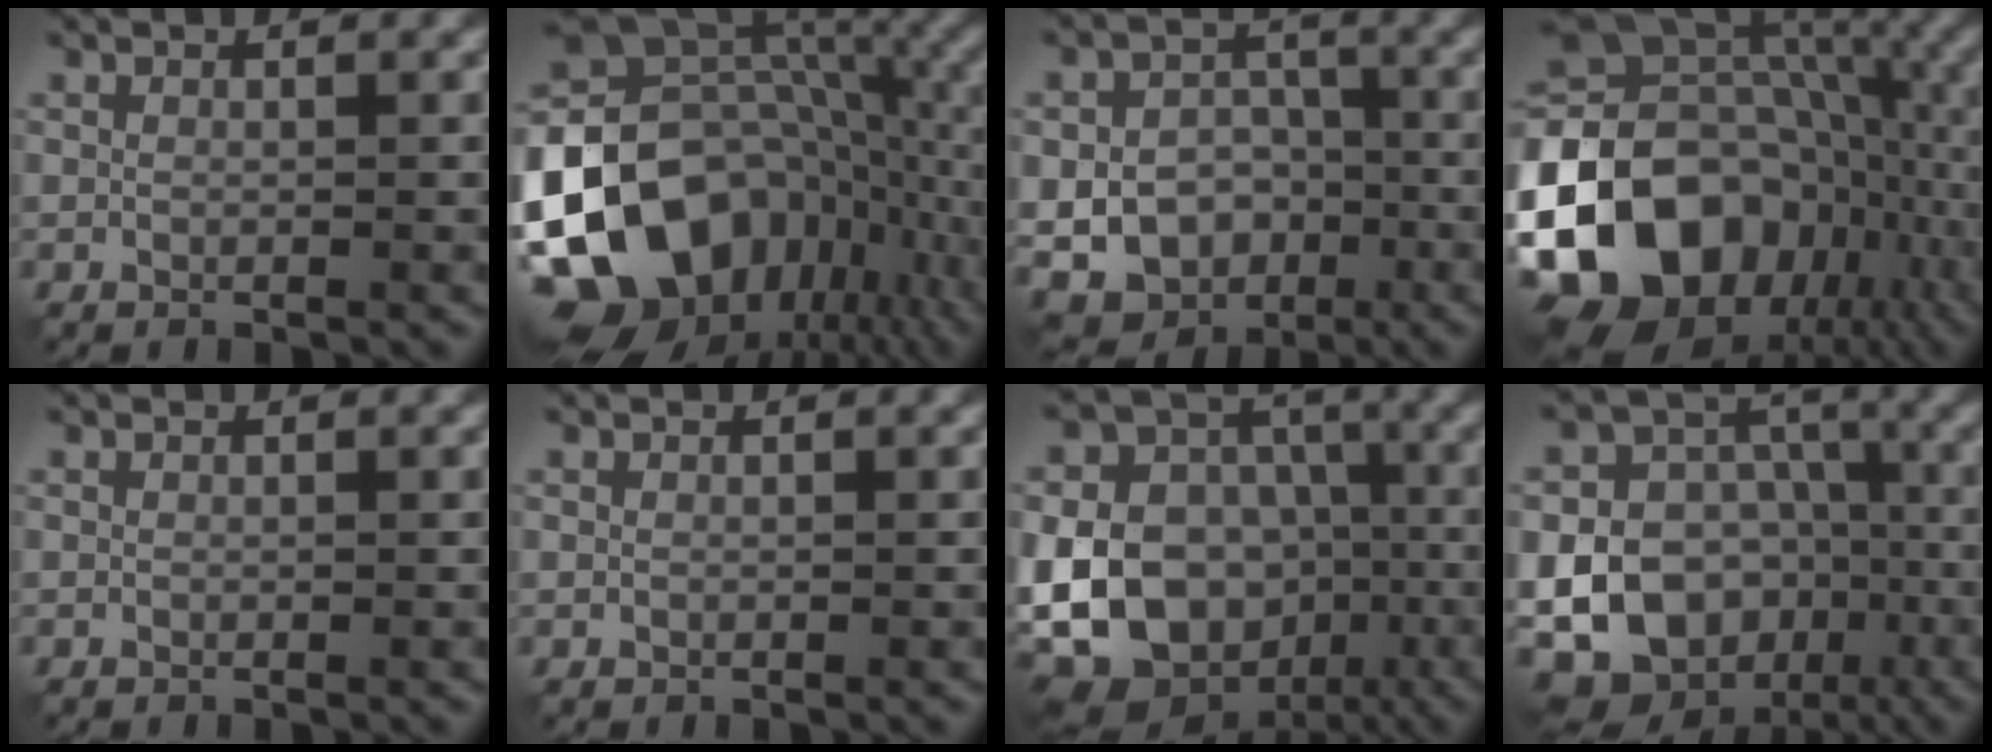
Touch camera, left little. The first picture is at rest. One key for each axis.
{"total": 19.0, "fx": -6.4, "fy": 13.7, "fz": 11.5, "tx": -0.244, "ty": -0.013, "tz": -0.109}
{"total": 11.1, "fx": -3.9, "fy": 9.3, "fz": 4.6, "tx": -0.052, "ty": -0.024, "tz": -0.080}
{"total": 20.7, "fx": -5.8, "fy": 16.2, "fz": 11.5, "tx": -0.245, "ty": -0.014, "tz": -0.097}
{"total": 0.0}
{"total": 0.0}
{"total": 16.6, "fx": -4.9, "fy": 13.0, "fz": 9.1, "tx": -0.188, "ty": -0.017, "tz": -0.096}
{"total": 17.6, "fx": -6.0, "fy": 14.6, "fz": 7.6, "tx": -0.158, "ty": -0.025, "tz": -0.108}